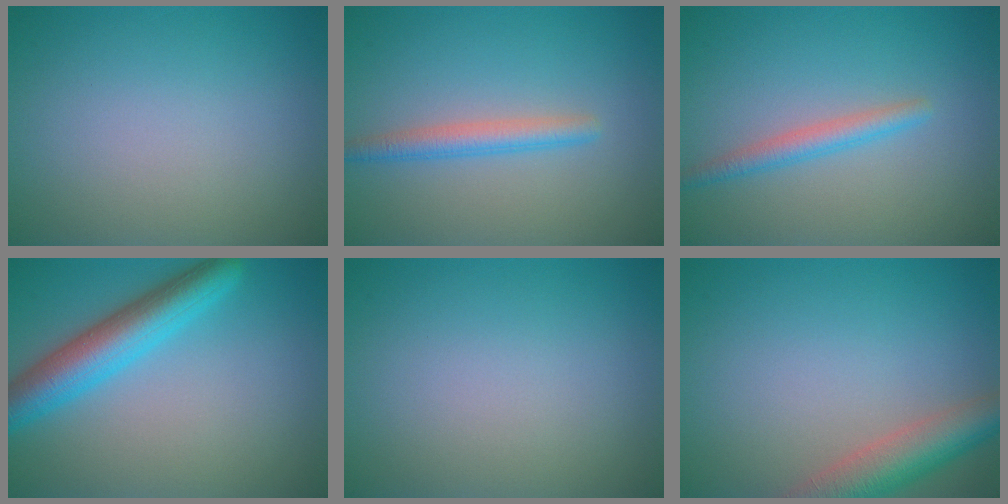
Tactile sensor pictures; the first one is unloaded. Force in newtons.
{"total": 2.4, "press": 2.4, "slide": 0.1}
{"total": 2.1, "press": 2.1, "slide": 0.1}
{"total": 5.8, "press": 5.8, "slide": 0.1}
{"total": 0.0}
{"total": 5.2, "press": 5.2, "slide": 0.3}